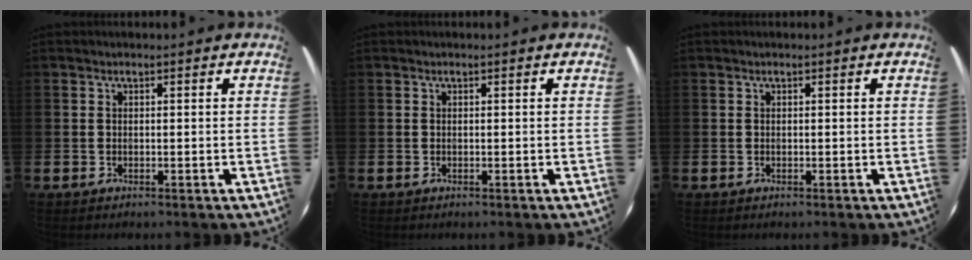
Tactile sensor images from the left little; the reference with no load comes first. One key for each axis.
{"total": 0.0}
{"total": 0.0}